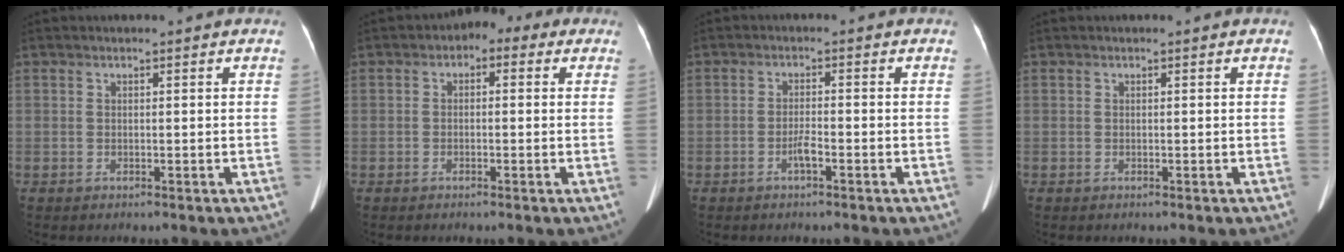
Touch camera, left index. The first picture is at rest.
{"total": 4.3, "force": [1.4, 2.8, 3.0], "torque": [-0.031, 0.029, 0.007]}
{"total": 2.0, "force": [-1.1, 0.2, 1.6], "torque": [-0.031, 0.000, -0.022]}
{"total": 0.0}